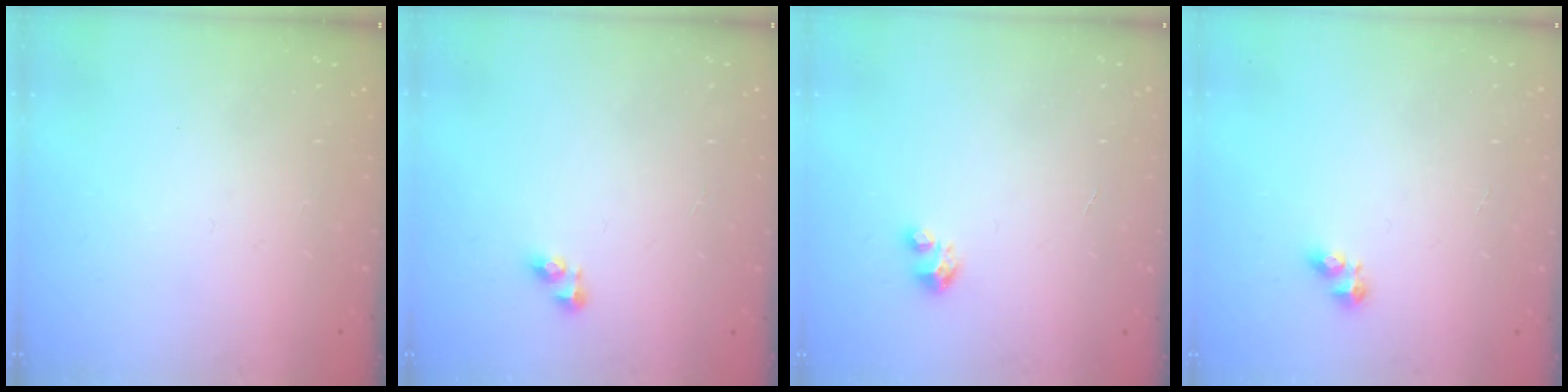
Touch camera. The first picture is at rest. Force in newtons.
{"total": 3.6, "press": 3.6, "slide": 0.6}
{"total": 1.7, "press": 1.7, "slide": 0.1}
{"total": 3.9, "press": 3.9, "slide": 0.5}